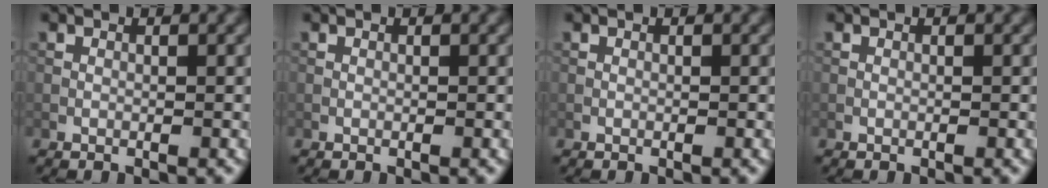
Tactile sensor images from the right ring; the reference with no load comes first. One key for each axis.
{"total": 0.0}
{"total": 0.0}
{"total": 0.0}